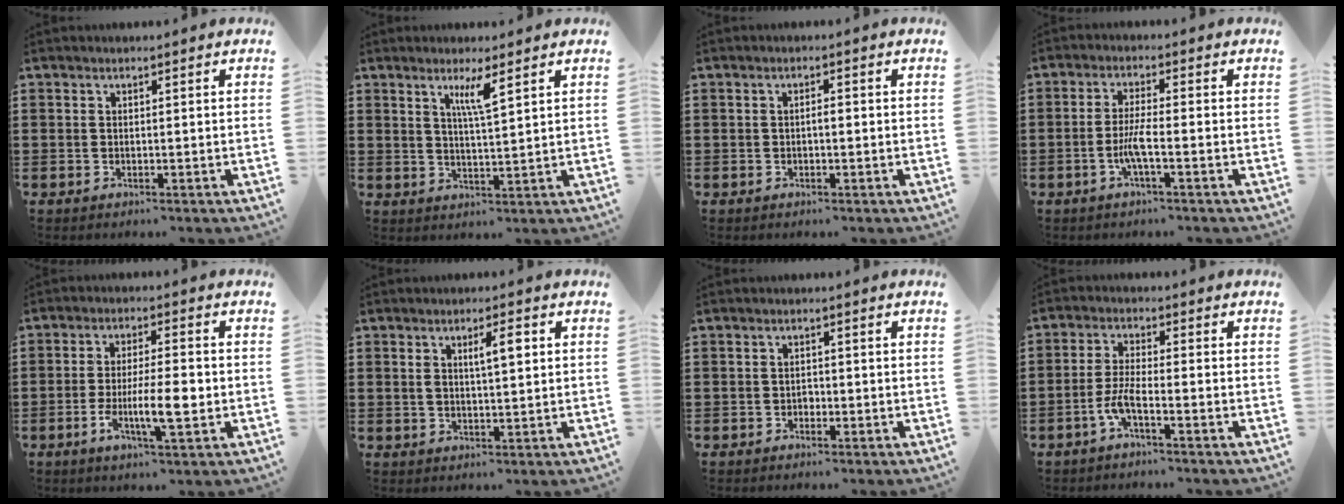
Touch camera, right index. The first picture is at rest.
{"total": 4.0, "force": [2.4, 0.1, 3.2], "torque": [-0.062, -0.005, 0.038]}
{"total": 1.2, "force": [-0.3, 0.3, 1.1], "torque": [-0.021, -0.002, -0.005]}
{"total": 4.1, "force": [-1.6, 0.3, 3.7], "torque": [-0.087, -0.010, -0.038]}
{"total": 7.9, "force": [-1.9, 1.7, 7.5], "torque": [-0.139, -0.002, -0.037]}
{"total": 4.0, "force": [1.1, 1.1, 3.7], "torque": [-0.059, 0.003, 0.012]}
{"total": 1.0, "force": [-0.5, 0.7, 0.5], "torque": [-0.012, -0.002, -0.010]}
{"total": 4.2, "force": [-2.4, 0.5, 3.4], "torque": [-0.087, -0.009, -0.052]}